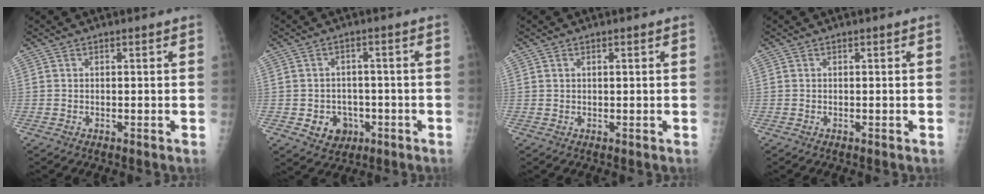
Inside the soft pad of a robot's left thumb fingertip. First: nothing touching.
{"total": 6.1, "force": [-2.1, 5.2, 2.4], "torque": [-0.008, 0.015, -0.024]}
{"total": 0.6, "force": [0.3, 0.3, 0.5], "torque": [-0.008, 0.001, 0.006]}
{"total": 0.0}